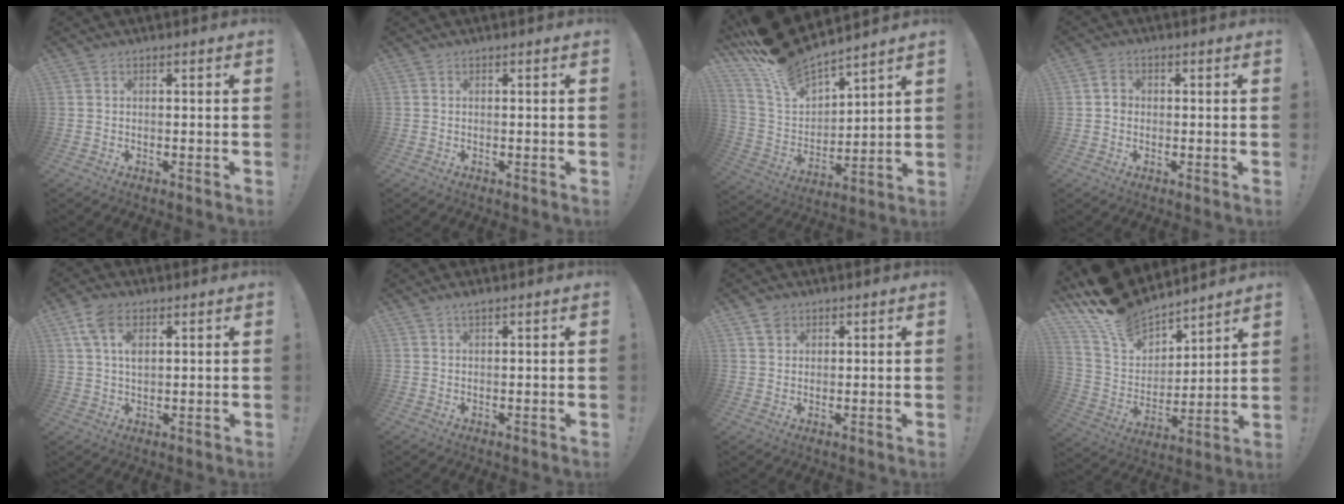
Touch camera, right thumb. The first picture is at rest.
{"total": 0.0}
{"total": 13.2, "force": [11.6, 4.3, 4.5], "torque": [-0.120, -0.096, 0.212]}
{"total": 2.9, "force": [-0.1, 2.4, 1.6], "torque": [-0.024, 0.006, -0.003]}
{"total": 7.6, "force": [3.1, 4.3, 5.4], "torque": [-0.106, -0.004, 0.058]}
{"total": 1.0, "force": [0.7, 0.0, 0.7], "torque": [-0.012, 0.001, 0.012]}
{"total": 3.2, "force": [2.2, 2.3, 0.5], "torque": [-0.001, -0.011, 0.038]}
{"total": 15.9, "force": [12.9, 7.6, 5.4], "torque": [-0.121, -0.097, 0.241]}